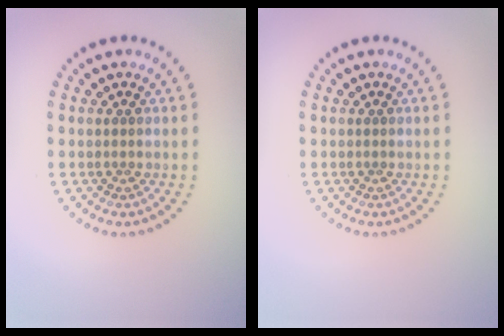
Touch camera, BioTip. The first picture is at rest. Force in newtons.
{"total": 0.0}